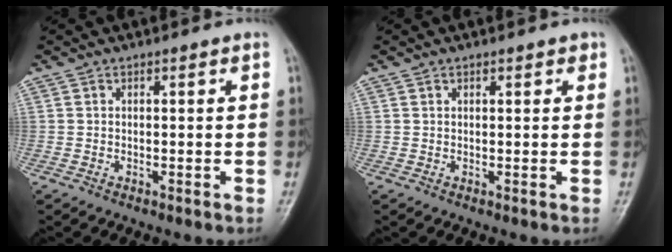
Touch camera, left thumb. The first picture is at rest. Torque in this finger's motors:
{"motor_torque": [-0.11, -0.11, 0.01, 0.05, 0.00]}